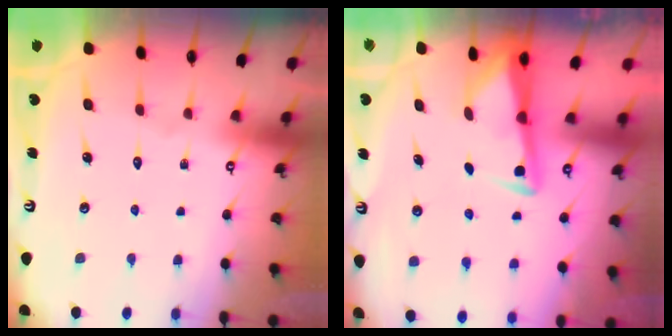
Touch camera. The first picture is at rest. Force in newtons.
{"total": 3.1, "press": 3.1, "slide": 0.4}